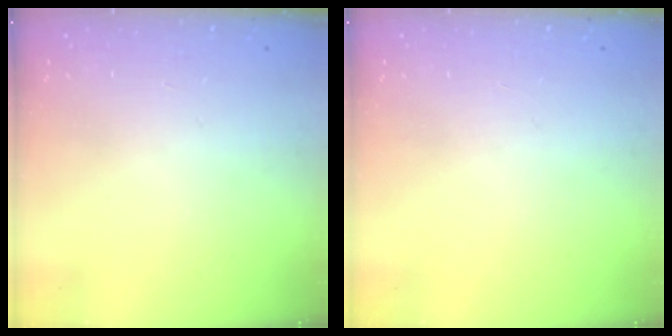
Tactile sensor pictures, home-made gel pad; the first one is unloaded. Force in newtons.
{"total": 0.0}